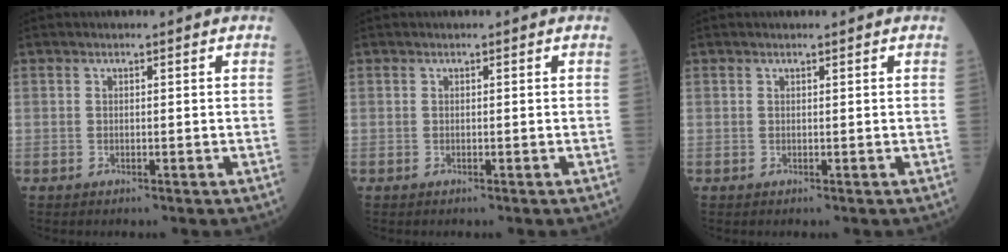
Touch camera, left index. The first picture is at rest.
{"total": 0.0}
{"total": 0.0}